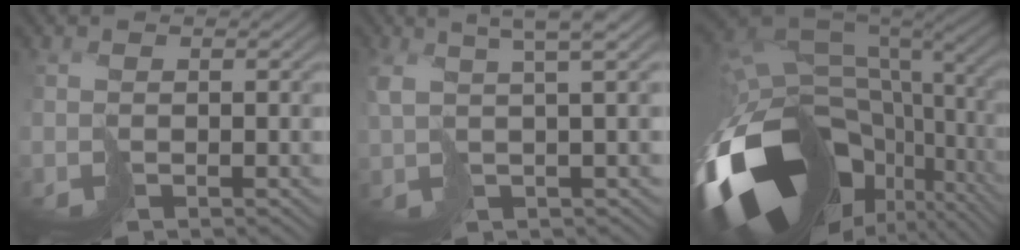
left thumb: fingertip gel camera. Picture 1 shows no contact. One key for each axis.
{"total": 5.5, "fx": 2.5, "fy": 1.1, "fz": 4.7, "tx": -0.080, "ty": 0.016, "tz": 0.043}
{"total": 19.5, "fx": -6.8, "fy": 12.4, "fz": 13.4, "tx": -0.321, "ty": -0.058, "tz": -0.075}